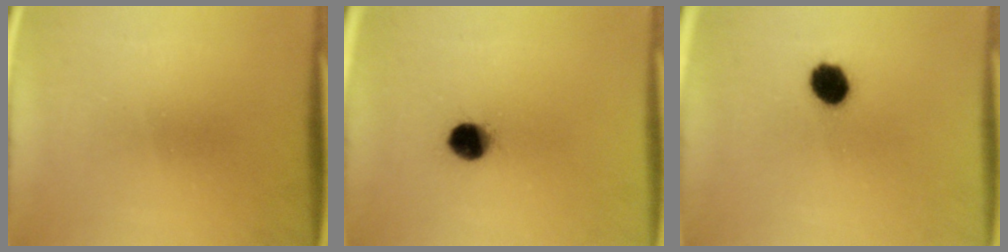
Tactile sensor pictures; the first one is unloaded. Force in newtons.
{"total": 6.6}
{"total": 6.3}